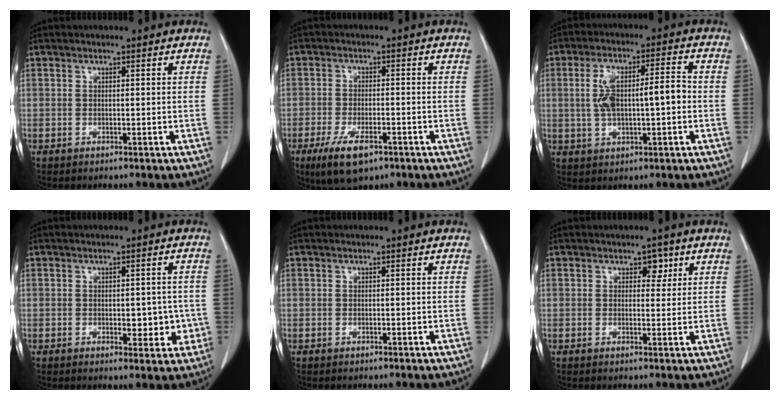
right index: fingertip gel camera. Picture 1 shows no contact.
{"total": 8.4, "force": [-4.7, 3.4, 6.0], "torque": [-0.118, -0.014, -0.076]}
{"total": 10.2, "force": [-0.1, 3.4, 9.6], "torque": [-0.185, 0.029, 0.006]}
{"total": 6.0, "force": [-1.0, 3.2, 5.0], "torque": [-0.053, 0.009, -0.005]}
{"total": 0.5, "force": [-0.1, 0.4, 0.4], "torque": [-0.014, 0.006, 0.001]}
{"total": 3.5, "force": [1.5, 2.3, 2.2], "torque": [-0.041, 0.015, 0.028]}